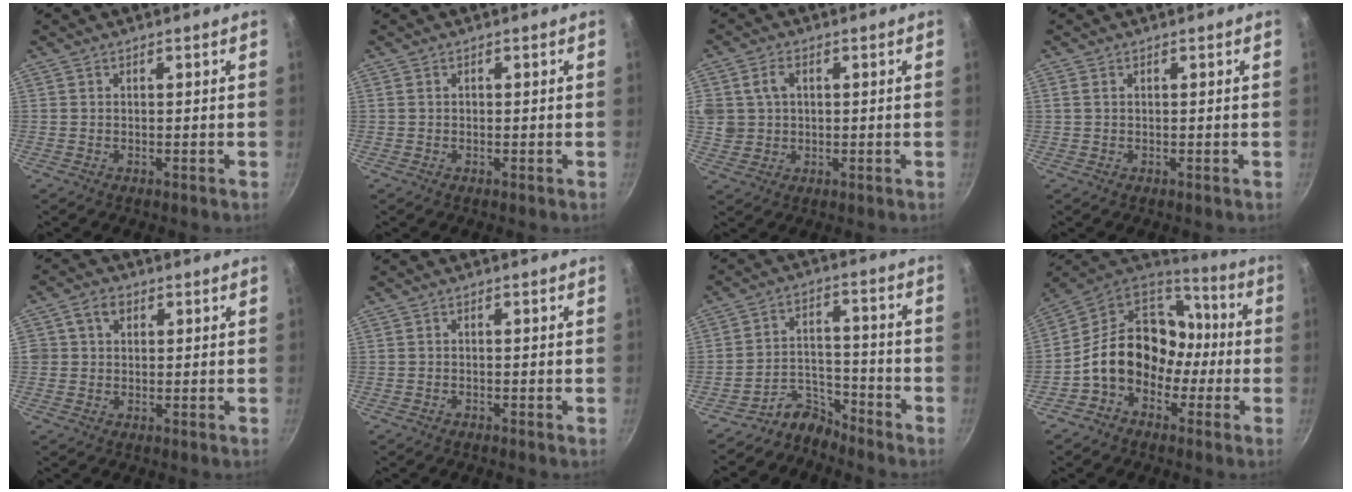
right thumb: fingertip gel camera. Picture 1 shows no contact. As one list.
[{"total": 0.5, "force": [0.0, 0.5, 0.3], "torque": [-0.002, 0.003, 0.001]}, {"total": 7.0, "force": [1.8, 5.5, 3.8], "torque": [-0.059, 0.000, 0.037]}, {"total": 0.8, "force": [0.2, 0.6, 0.6], "torque": [-0.011, 0.002, 0.003]}, {"total": 4.0, "force": [1.2, 3.2, 2.2], "torque": [-0.021, 0.002, 0.015]}, {"total": 0.0}, {"total": 6.4, "force": [-5.9, 2.4, 0.3], "torque": [0.012, 0.066, -0.122]}, {"total": 18.4, "force": [-2.8, 14.5, 10.9], "torque": [-0.138, 0.065, -0.057]}]